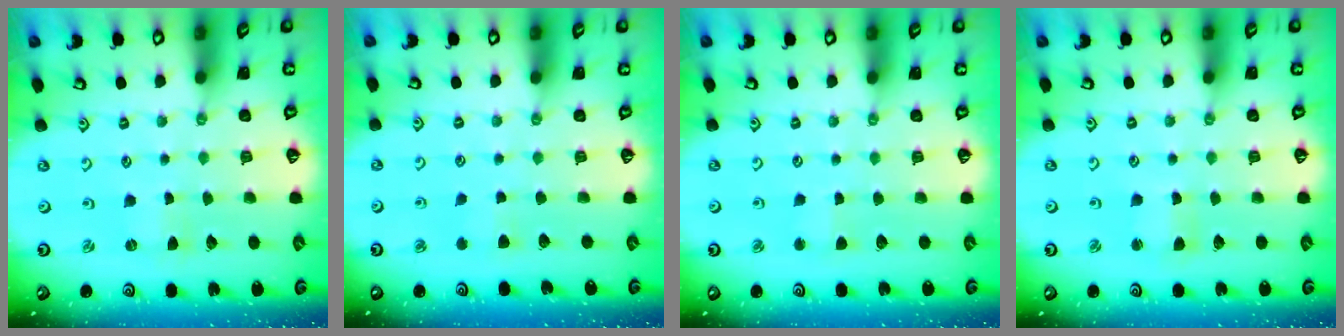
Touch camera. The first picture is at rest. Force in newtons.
{"total": 3.8, "press": 3.8, "slide": 0.6}
{"total": 2.3, "press": 2.3, "slide": 0.2}
{"total": 2.4, "press": 2.3, "slide": 0.4}